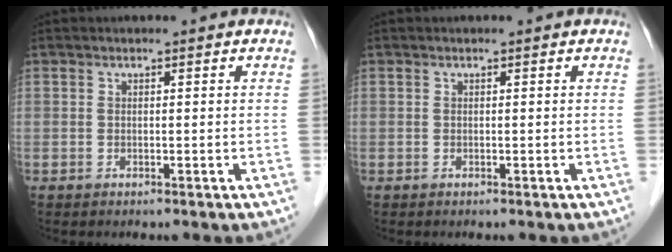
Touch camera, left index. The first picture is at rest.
{"total": 0.0}